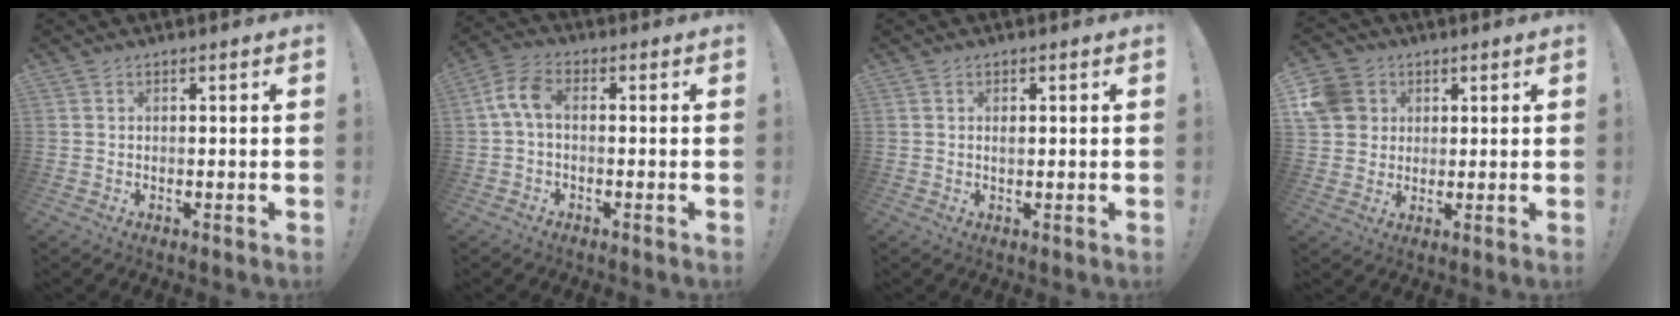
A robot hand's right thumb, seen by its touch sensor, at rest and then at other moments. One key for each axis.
{"total": 6.2, "fx": 0.2, "fy": 3.3, "fz": 5.3, "tx": -0.112, "ty": 0.006, "tz": 0.006}
{"total": 0.9, "fx": 0.1, "fy": 0.7, "fz": 0.5, "tx": -0.009, "ty": 0.003, "tz": 0.001}
{"total": 9.2, "fx": 2.6, "fy": 8.3, "fz": 3.1, "tx": -0.061, "ty": -0.005, "tz": 0.056}